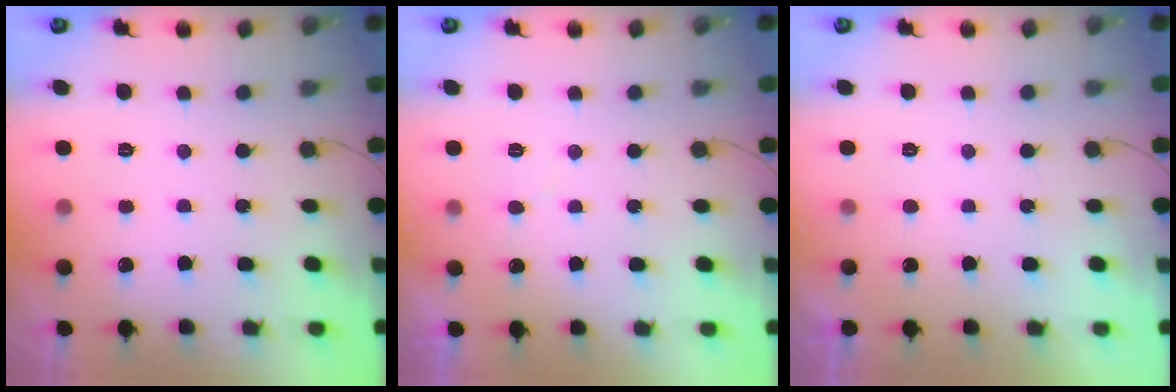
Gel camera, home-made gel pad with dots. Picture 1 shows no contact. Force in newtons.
{"total": 3.2, "press": 3.2, "slide": 0.2}
{"total": 1.0, "press": 1.0, "slide": 0.2}